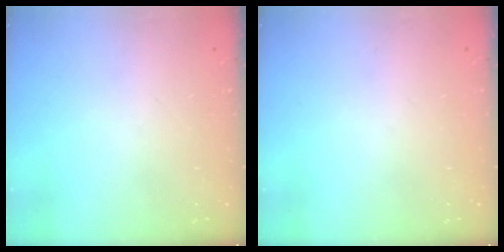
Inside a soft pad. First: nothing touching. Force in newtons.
{"total": 0.0}